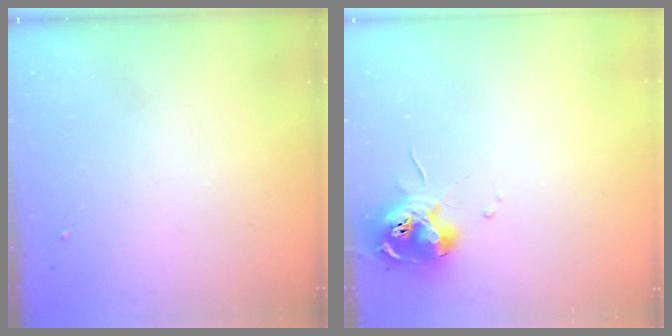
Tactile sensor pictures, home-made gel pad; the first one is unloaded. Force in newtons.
{"total": 13.5, "press": 13.5, "slide": 1.2}